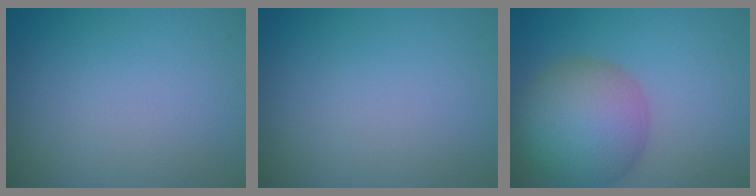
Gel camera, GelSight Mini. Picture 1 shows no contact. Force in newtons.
{"total": 0.0}
{"total": 7.9, "press": 7.9, "slide": 0.2}